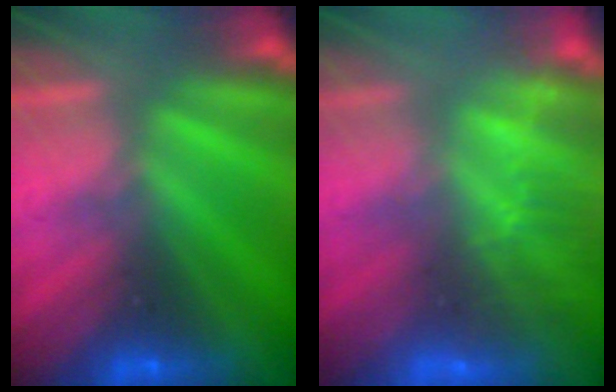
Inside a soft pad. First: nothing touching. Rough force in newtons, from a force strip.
{"total": 3.6}